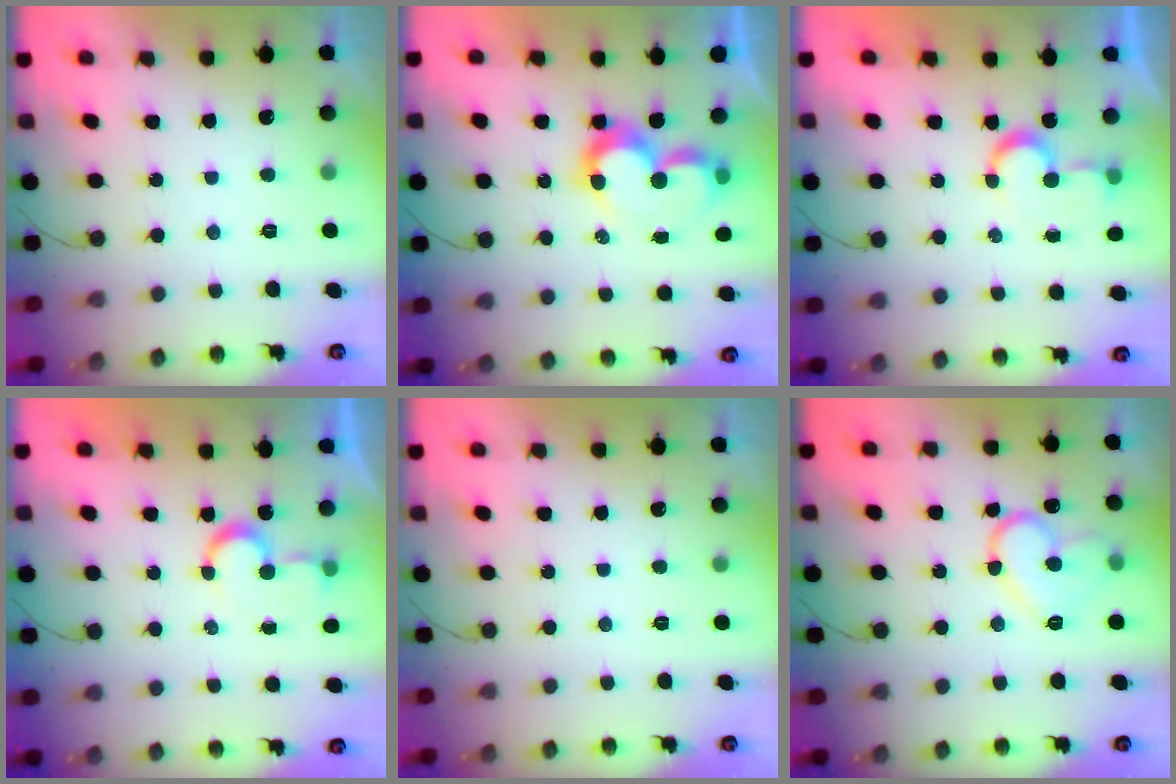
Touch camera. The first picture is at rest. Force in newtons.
{"total": 8.9, "press": 8.9, "slide": 0.7}
{"total": 5.6, "press": 5.5, "slide": 0.4}
{"total": 5.6, "press": 5.5, "slide": 0.4}
{"total": 0.0}
{"total": 14.2, "press": 14.2, "slide": 1.3}